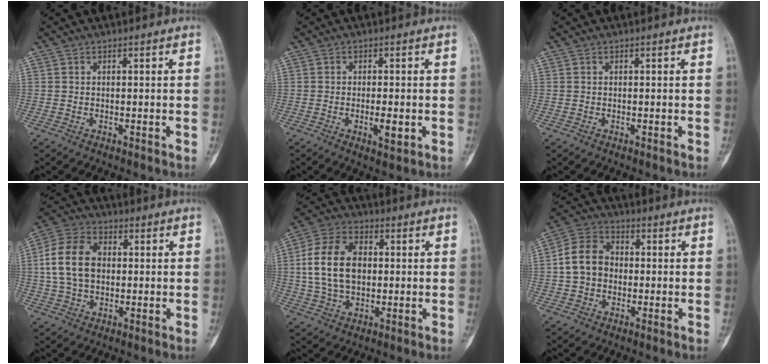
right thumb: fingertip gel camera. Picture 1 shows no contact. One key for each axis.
{"total": 3.8, "fx": -0.9, "fy": 1.3, "fz": 3.5, "tx": -0.056, "ty": -0.005, "tz": -0.012}
{"total": 0.0}
{"total": 11.9, "fx": 0.9, "fy": 8.4, "fz": 8.5, "tx": -0.154, "ty": 0.021, "tz": 0.012}
{"total": 13.4, "fx": 0.9, "fy": 8.9, "fz": 10.0, "tx": -0.177, "ty": 0.016, "tz": 0.015}
{"total": 9.0, "fx": -0.3, "fy": 7.2, "fz": 5.4, "tx": -0.084, "ty": 0.028, "tz": -0.018}